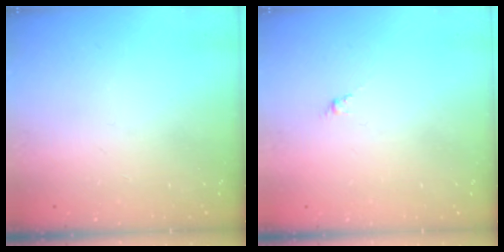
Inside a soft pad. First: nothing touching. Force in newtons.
{"total": 0.0}